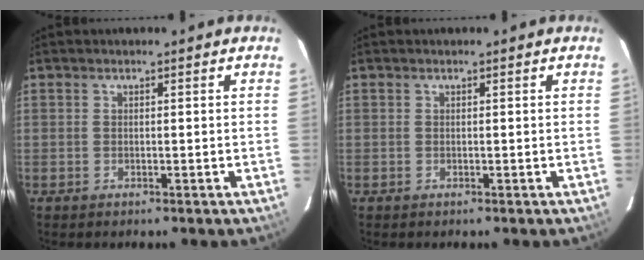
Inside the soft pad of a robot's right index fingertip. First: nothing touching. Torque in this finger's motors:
{"motor_torque": [-0.01, 0.01, 0.01, 0.00]}